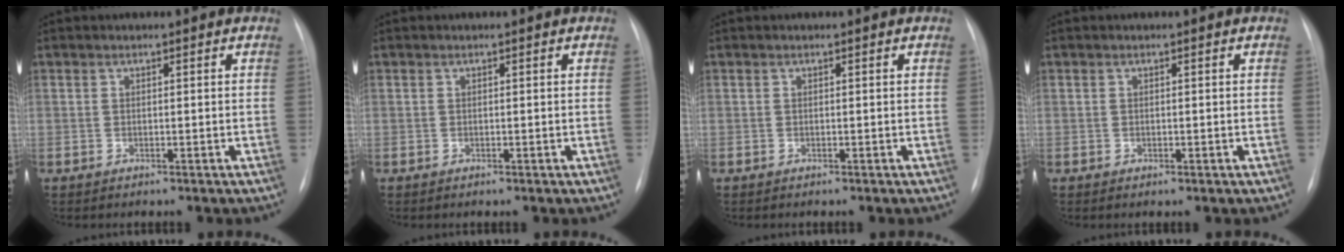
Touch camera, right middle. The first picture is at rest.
{"total": 0.0}
{"total": 0.0}
{"total": 0.5, "force": [-0.2, 0.3, 0.3], "torque": [-0.005, 0.000, -0.001]}